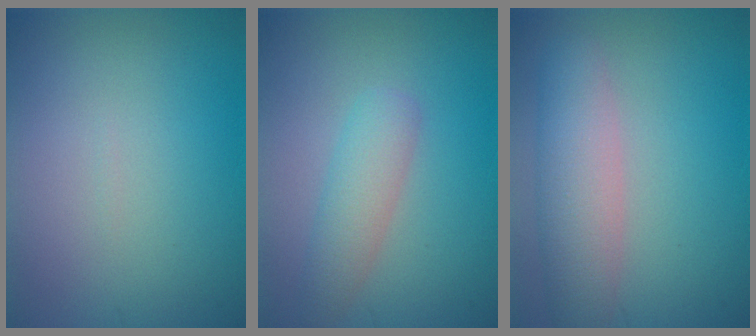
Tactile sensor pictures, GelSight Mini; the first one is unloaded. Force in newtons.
{"total": 3.0, "press": 3.0, "slide": 0.2}
{"total": 5.1, "press": 5.1, "slide": 0.3}